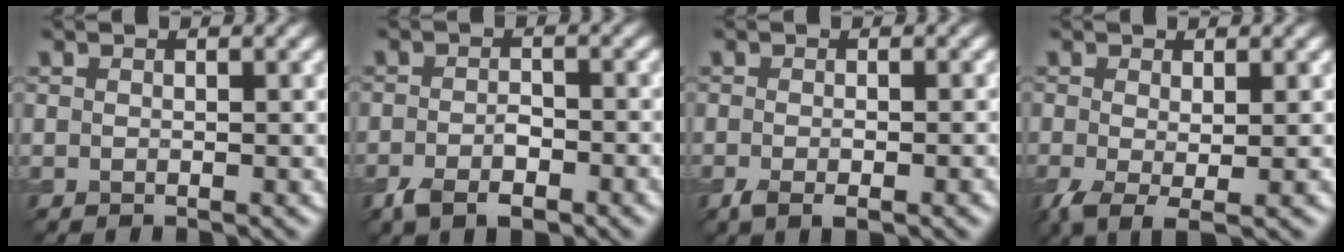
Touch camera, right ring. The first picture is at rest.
{"total": 4.3, "force": [-2.3, 1.9, 3.2], "torque": [-0.055, -0.005, -0.040]}
{"total": 3.4, "force": [-1.6, 1.0, 2.8], "torque": [-0.050, -0.009, -0.027]}
{"total": 3.1, "force": [-0.7, 1.0, 2.9], "torque": [-0.065, -0.013, -0.013]}